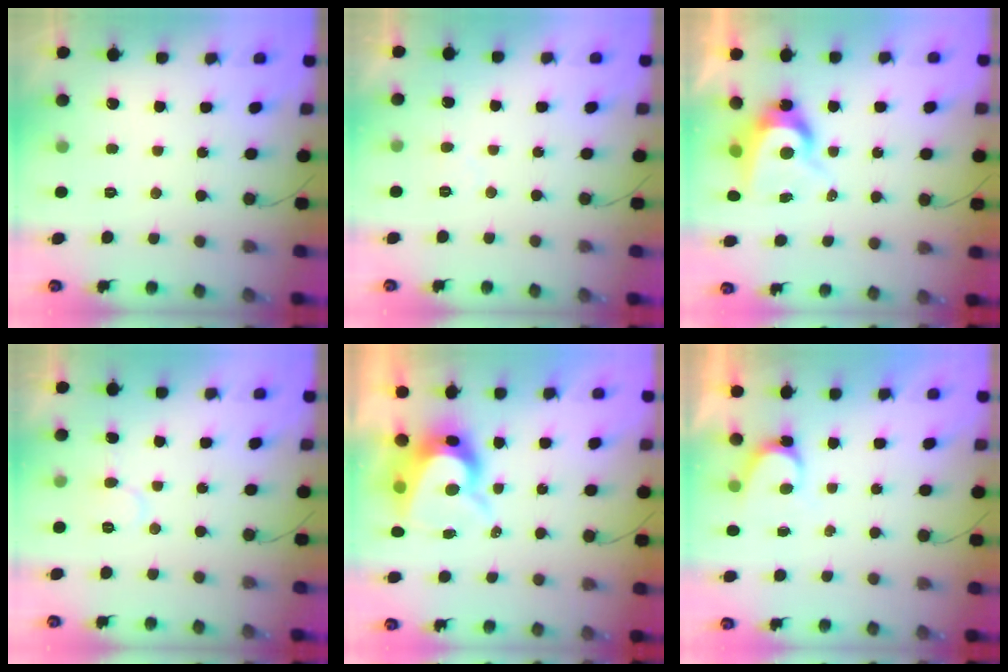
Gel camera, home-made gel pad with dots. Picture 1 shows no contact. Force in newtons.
{"total": 3.2, "press": 3.2, "slide": 0.3}
{"total": 8.2, "press": 8.2, "slide": 0.6}
{"total": 5.9, "press": 5.8, "slide": 0.4}
{"total": 10.1, "press": 10.1, "slide": 0.7}
{"total": 4.9, "press": 4.9, "slide": 0.3}